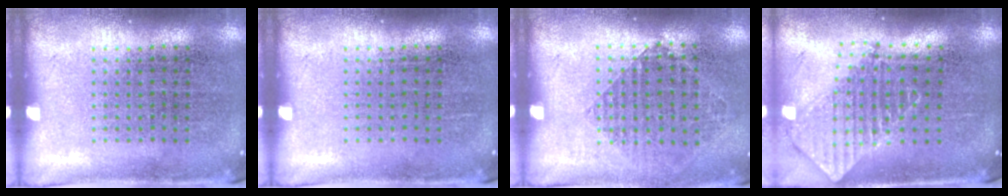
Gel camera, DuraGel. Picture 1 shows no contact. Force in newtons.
{"total": 0.0}
{"total": 0.9, "press": 0.8, "slide": 0.4}
{"total": 1.9, "press": 1.5, "slide": 1.2}